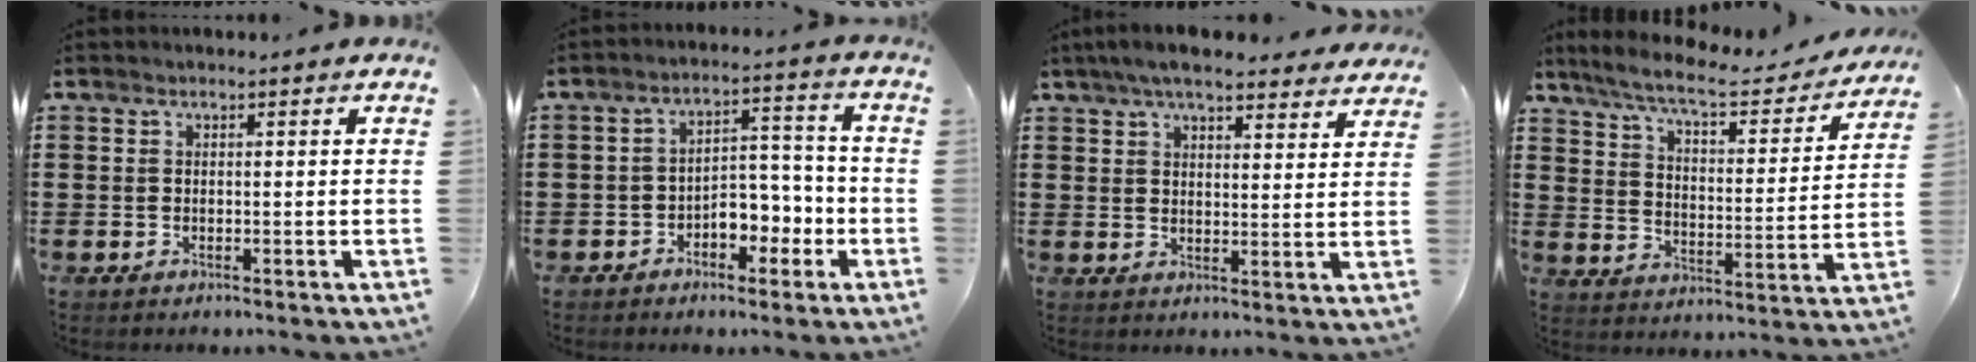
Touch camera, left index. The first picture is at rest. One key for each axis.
{"total": 5.8, "fx": -3.0, "fy": 3.6, "fz": 3.4, "tx": -0.053, "ty": 0.011, "tz": -0.059}
{"total": 6.2, "fx": 5.5, "fy": 1.0, "fz": 2.6, "tx": -0.065, "ty": -0.012, "tz": 0.102}
{"total": 7.5, "fx": 6.4, "fy": 0.6, "fz": 3.9, "tx": -0.103, "ty": -0.036, "tz": 0.105}